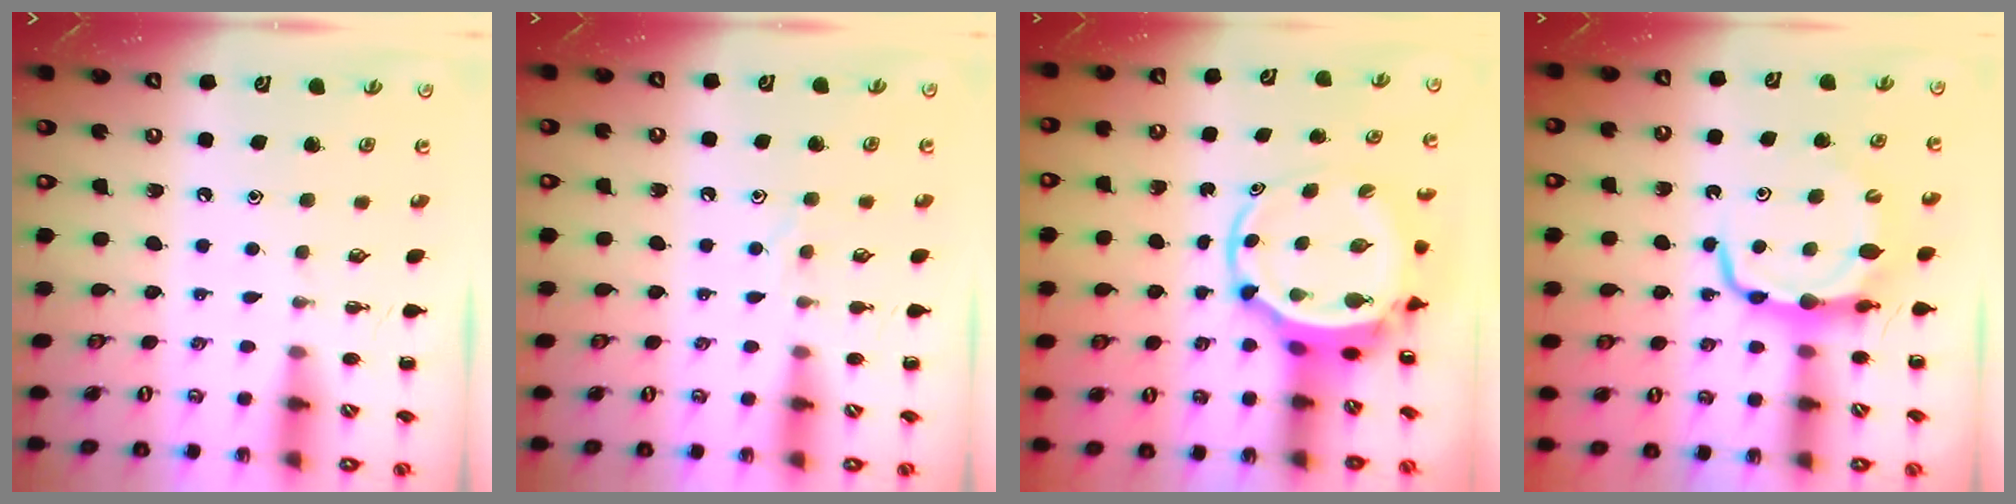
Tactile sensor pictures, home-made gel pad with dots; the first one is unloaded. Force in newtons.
{"total": 5.8, "press": 5.7, "slide": 0.9}
{"total": 5.4, "press": 5.3, "slide": 1.3}
{"total": 7.2, "press": 7.2, "slide": 0.4}